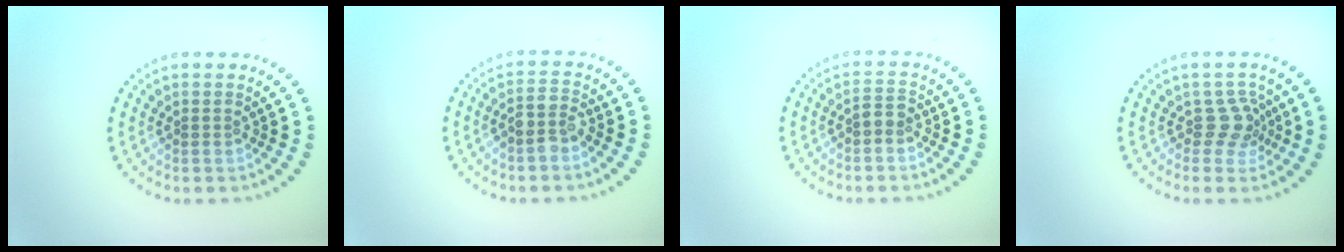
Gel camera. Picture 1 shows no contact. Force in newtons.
{"total": 2.4, "press": 2.1, "slide": 1.2}
{"total": 1.2, "press": 1.1, "slide": 0.4}
{"total": 2.2, "press": 1.8, "slide": 1.4}